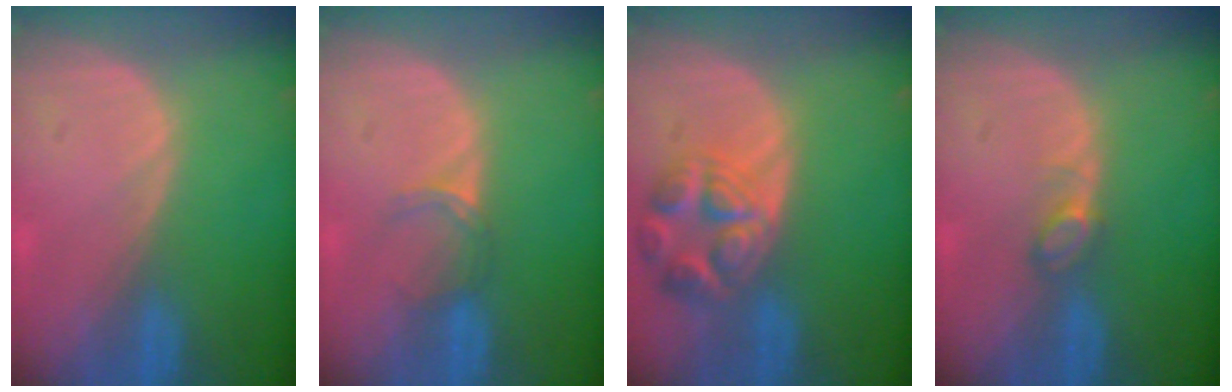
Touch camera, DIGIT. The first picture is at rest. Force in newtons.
{"total": 2.5, "press": 2.0, "slide": 1.4}
{"total": 7.8, "press": 6.9, "slide": 3.6}
{"total": 2.2, "press": 2.2, "slide": 0.3}